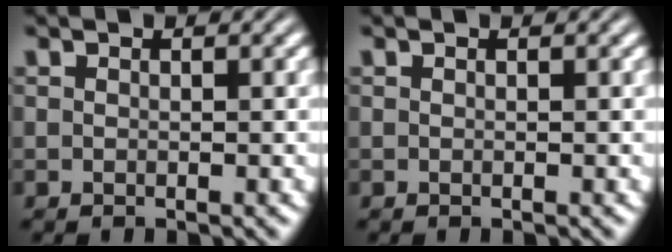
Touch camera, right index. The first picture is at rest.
{"total": 0.0}